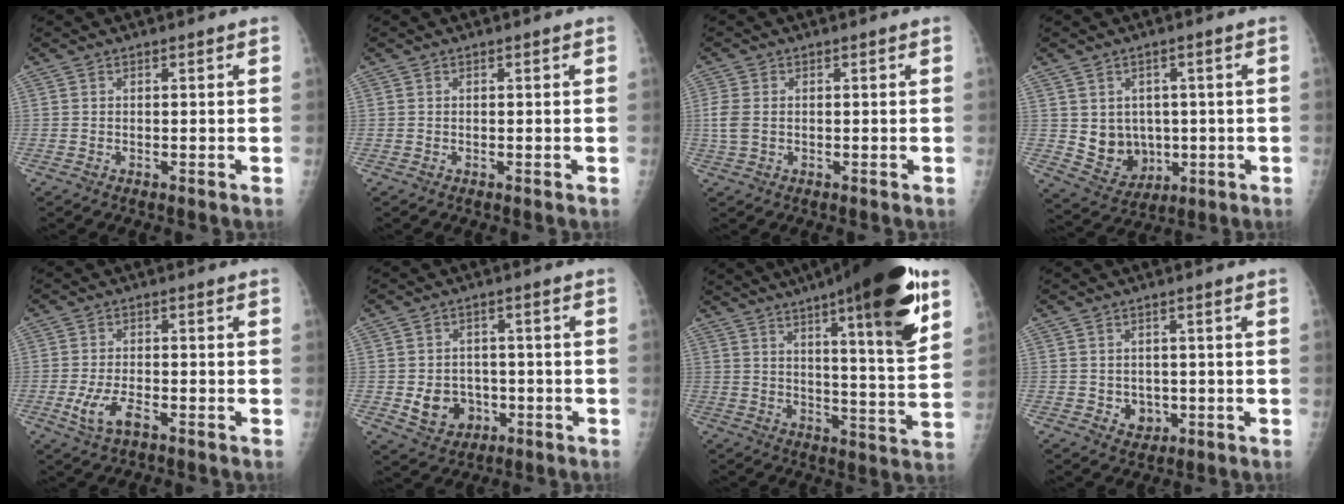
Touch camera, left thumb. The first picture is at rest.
{"total": 0.0}
{"total": 3.6, "force": [-0.1, 2.4, 2.7], "torque": [-0.080, 0.001, -0.004]}
{"total": 8.3, "force": [0.1, 7.2, 4.3], "torque": [-0.033, -0.009, 0.025]}
{"total": 5.4, "force": [-2.3, 2.3, 4.3], "torque": [-0.093, 0.007, -0.040]}
{"total": 7.4, "force": [-1.7, 6.3, 3.5], "torque": [-0.029, 0.010, -0.017]}
{"total": 24.0, "force": [13.1, 4.2, 19.6], "torque": [-0.272, -0.043, 0.189]}
{"total": 3.7, "force": [-0.6, 3.2, 1.9], "torque": [-0.009, 0.001, 0.001]}